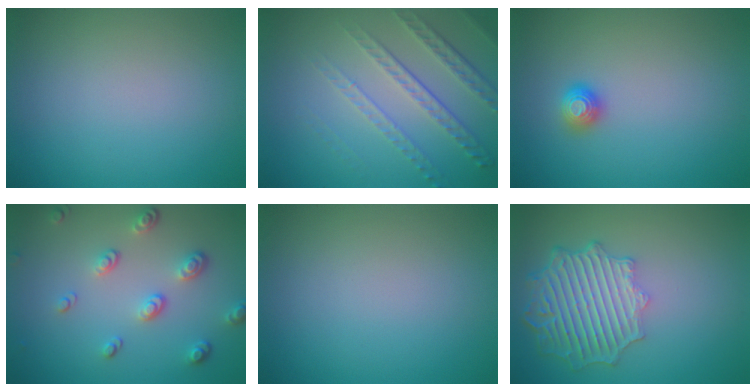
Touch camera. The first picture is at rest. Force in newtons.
{"total": 5.0, "press": 3.4, "slide": 3.7}
{"total": 1.1, "press": 1.1, "slide": 0.1}
{"total": 3.3, "press": 2.6, "slide": 2.0}
{"total": 0.0}
{"total": 6.7, "press": 5.2, "slide": 4.3}